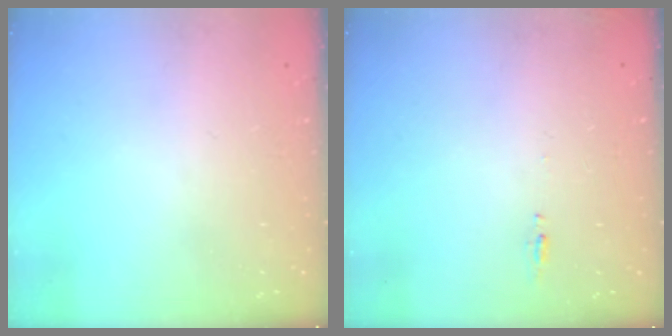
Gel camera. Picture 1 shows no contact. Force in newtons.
{"total": 6.0, "press": 5.7, "slide": 1.9}